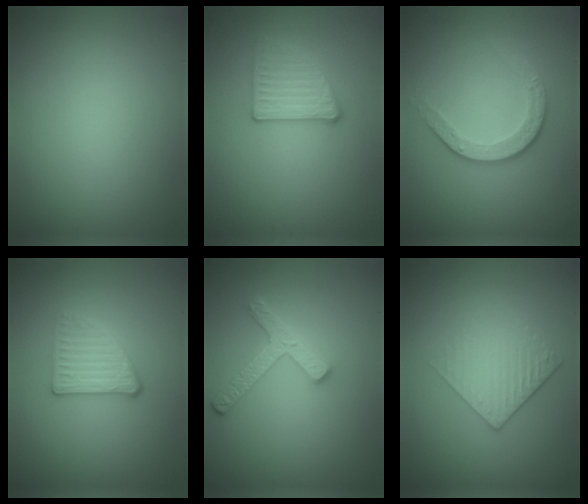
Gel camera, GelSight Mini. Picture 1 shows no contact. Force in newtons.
{"total": 2.7, "press": 2.5, "slide": 1.2}
{"total": 3.6, "press": 2.5, "slide": 2.6}
{"total": 2.9, "press": 2.5, "slide": 1.4}
{"total": 2.9, "press": 2.8, "slide": 0.6}
{"total": 2.9, "press": 2.6, "slide": 1.4}